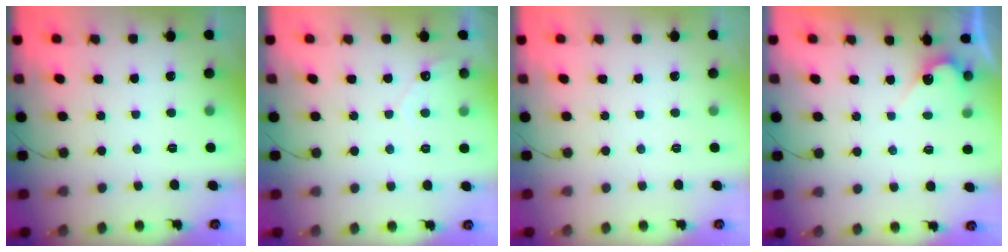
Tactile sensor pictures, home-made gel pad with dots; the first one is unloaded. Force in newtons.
{"total": 2.7, "press": 2.7, "slide": 0.2}
{"total": 0.0}
{"total": 3.7, "press": 3.7, "slide": 0.2}